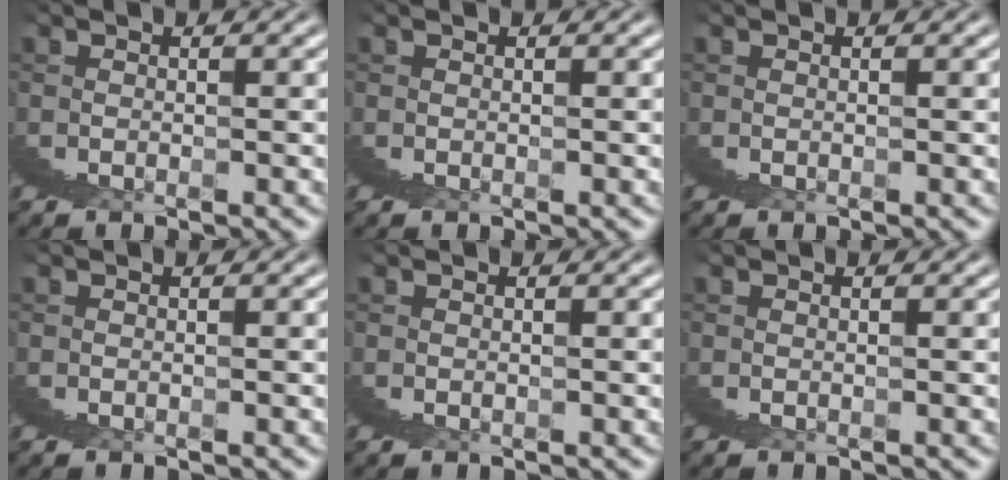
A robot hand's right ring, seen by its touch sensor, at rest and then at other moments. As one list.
[{"total": 0.0}, {"total": 0.0}, {"total": 0.0}, {"total": 0.0}, {"total": 0.0}]